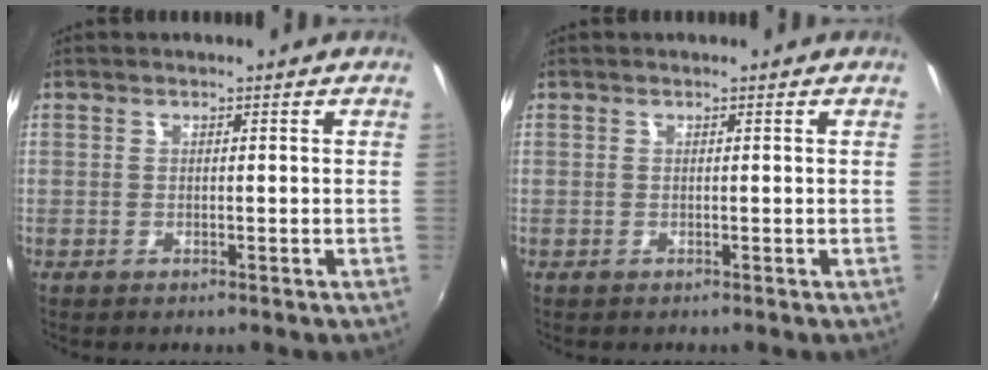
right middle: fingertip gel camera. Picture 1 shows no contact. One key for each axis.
{"total": 0.0}